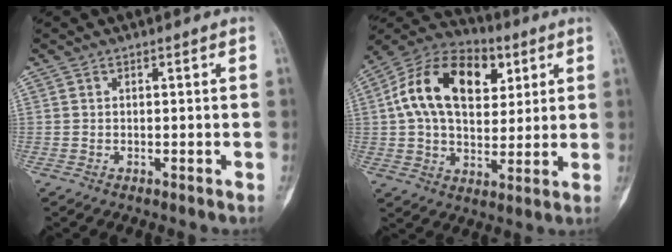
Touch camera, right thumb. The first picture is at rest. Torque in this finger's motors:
{"motor_torque": [1.46, 1.90, 0.78, -0.46, 0.50]}